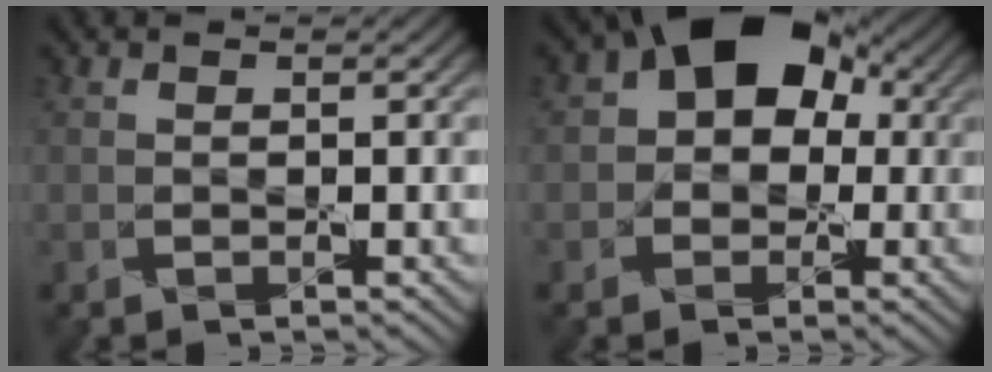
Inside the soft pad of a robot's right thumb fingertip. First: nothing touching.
{"total": 11.6, "force": [2.8, 8.9, 6.9], "torque": [-0.087, 0.038, 0.005]}